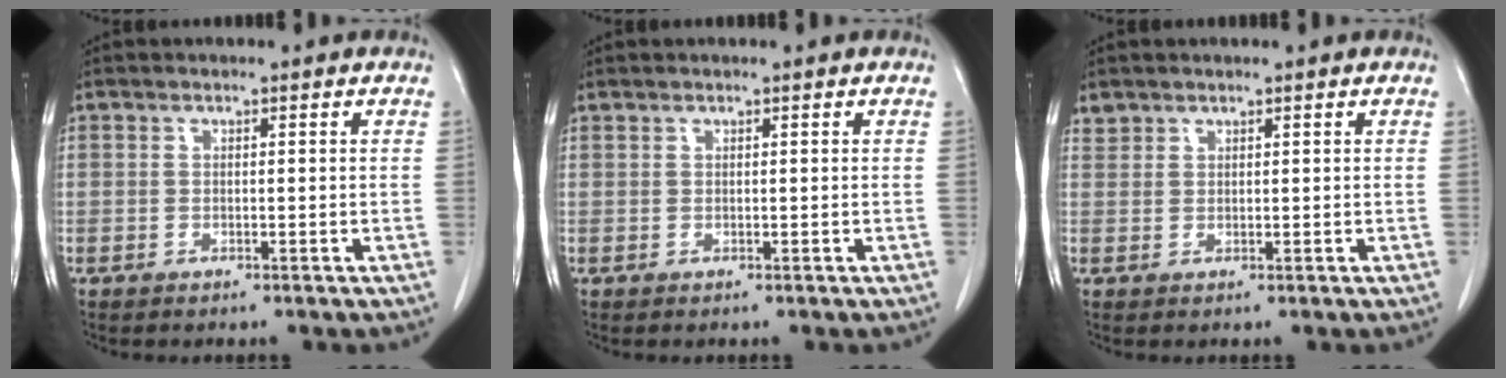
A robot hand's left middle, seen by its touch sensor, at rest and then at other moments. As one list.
[{"total": 0.0}, {"total": 1.3, "force": [1.1, 0.6, -0.1], "torque": [0.005, 0.006, 0.022]}]